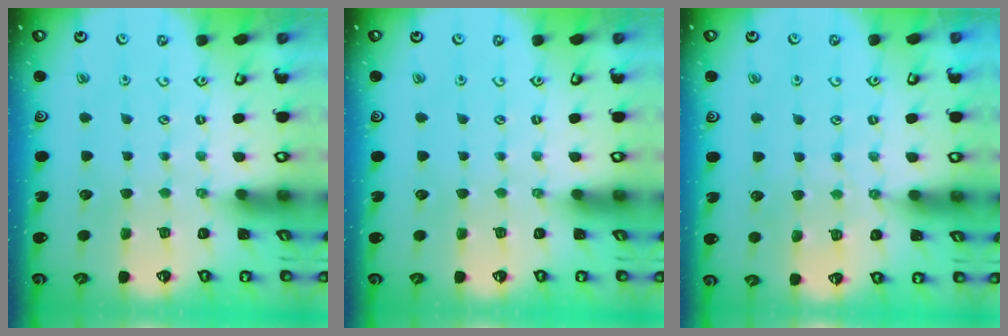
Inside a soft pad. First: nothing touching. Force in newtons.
{"total": 0.0}
{"total": 5.3, "press": 5.3, "slide": 0.6}